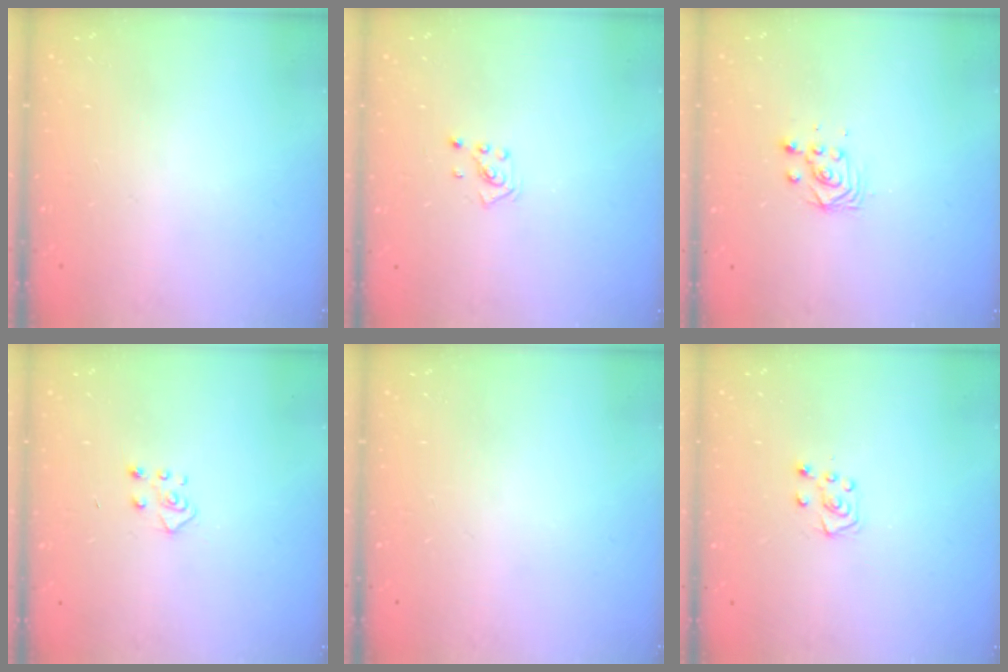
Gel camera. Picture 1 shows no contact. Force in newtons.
{"total": 2.2, "press": 2.2, "slide": 0.6}
{"total": 3.0, "press": 3.0, "slide": 0.2}
{"total": 5.5, "press": 5.5, "slide": 0.5}
{"total": 0.0}
{"total": 5.8, "press": 5.8, "slide": 0.8}